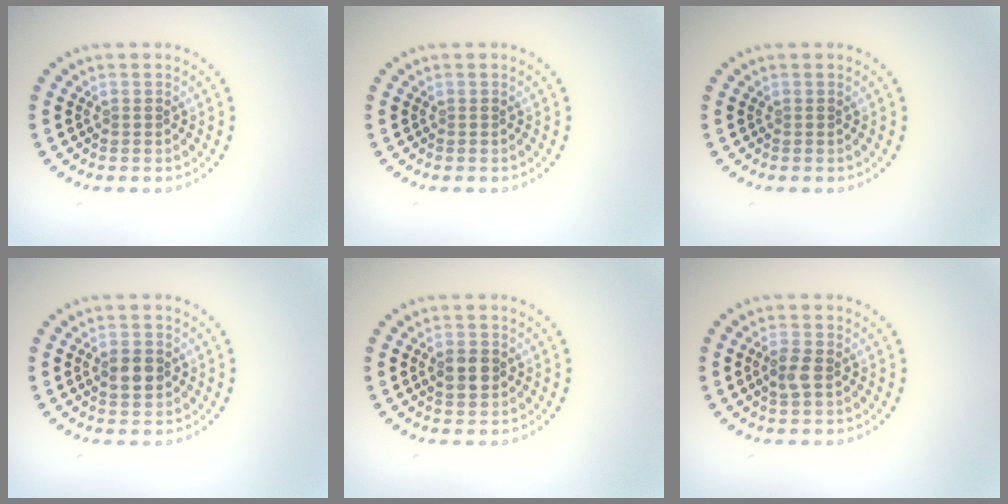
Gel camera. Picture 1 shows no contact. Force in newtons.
{"total": 0.0}
{"total": 0.0}
{"total": 3.0, "press": 3.0, "slide": 0.1}
{"total": 2.8, "press": 2.8, "slide": 0.1}
{"total": 2.1, "press": 2.0, "slide": 0.4}